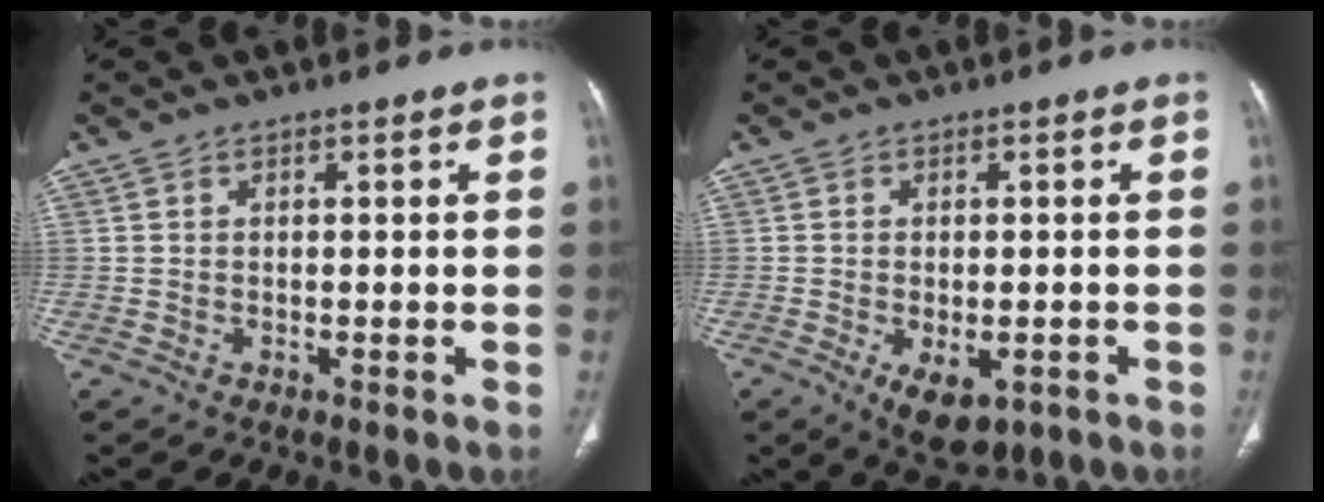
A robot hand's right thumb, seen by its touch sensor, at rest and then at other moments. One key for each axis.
{"total": 6.5, "fx": -2.6, "fy": 3.5, "fz": 4.9, "tx": -0.071, "ty": -0.001, "tz": -0.026}